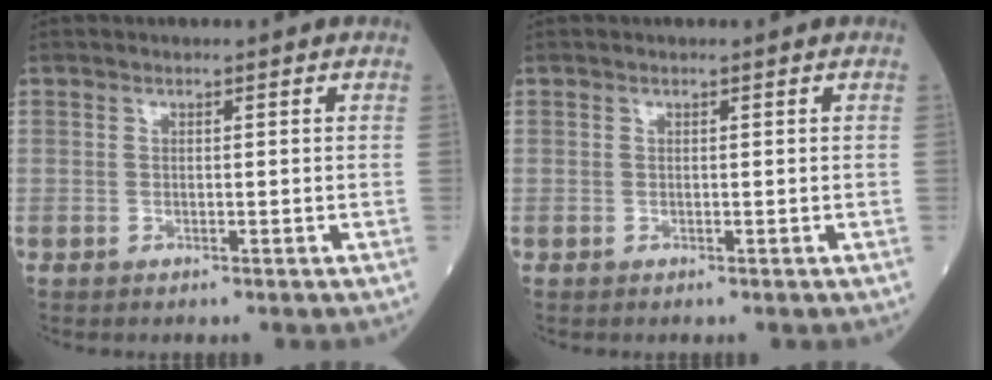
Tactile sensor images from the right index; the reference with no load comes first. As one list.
[{"total": 0.0}]